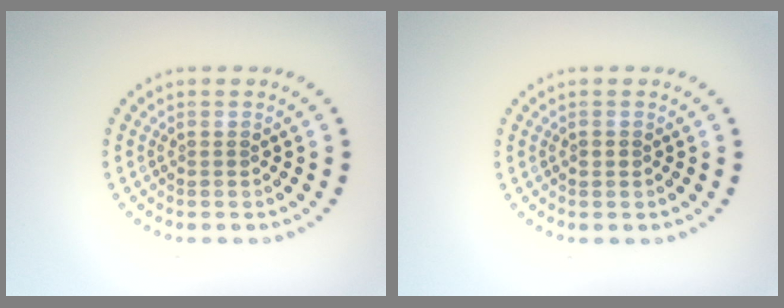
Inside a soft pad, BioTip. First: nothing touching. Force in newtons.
{"total": 0.8, "press": 0.8, "slide": 0.1}